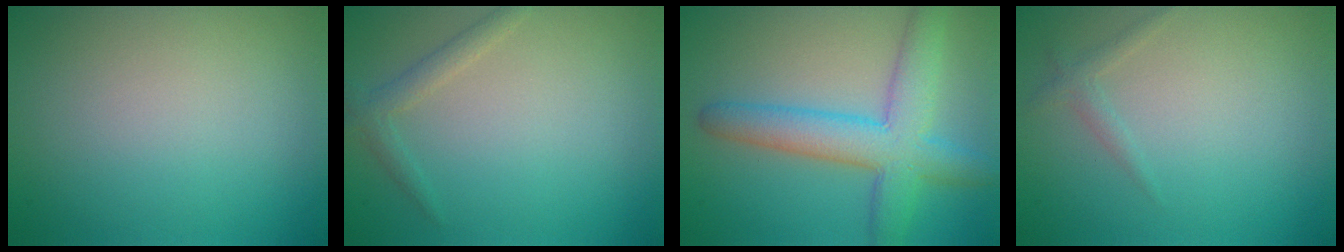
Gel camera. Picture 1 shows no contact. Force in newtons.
{"total": 1.5, "press": 1.5, "slide": 0.1}
{"total": 6.3, "press": 6.3, "slide": 0.3}
{"total": 1.0, "press": 1.0, "slide": 0.0}